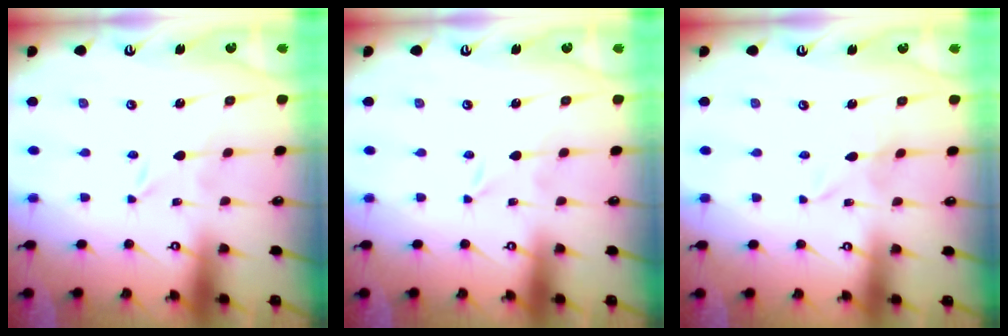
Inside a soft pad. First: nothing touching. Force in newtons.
{"total": 0.0}
{"total": 2.0, "press": 2.0, "slide": 0.0}